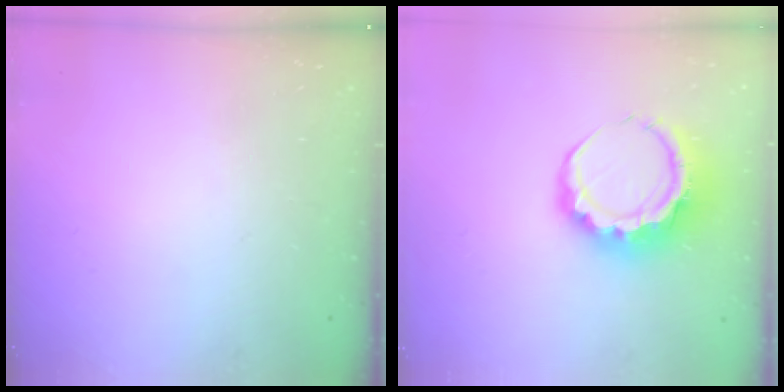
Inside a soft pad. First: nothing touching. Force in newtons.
{"total": 11.0, "press": 10.8, "slide": 2.1}